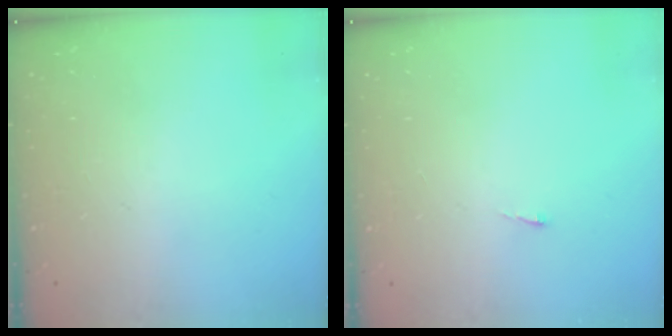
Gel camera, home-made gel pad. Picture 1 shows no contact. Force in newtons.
{"total": 2.7, "press": 2.7, "slide": 0.4}